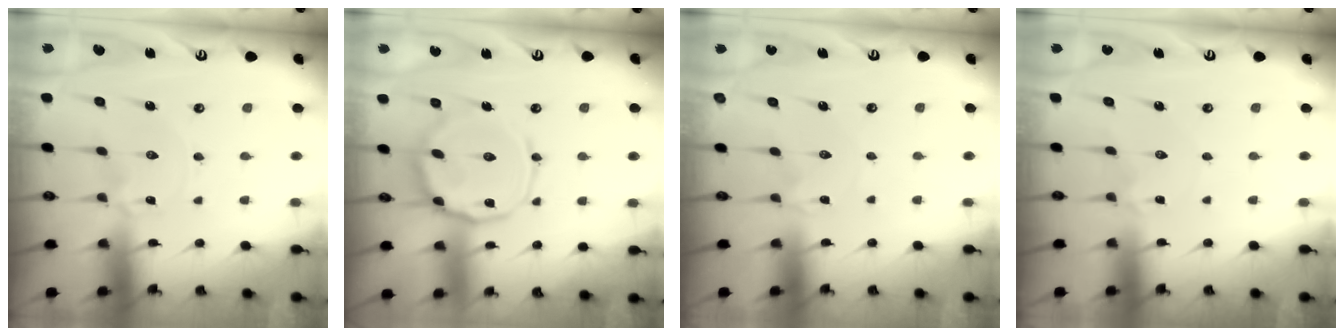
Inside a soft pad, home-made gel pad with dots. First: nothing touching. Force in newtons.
{"total": 14.2, "press": 14.2, "slide": 1.1}
{"total": 0.0}
{"total": 1.5, "press": 1.5, "slide": 0.3}